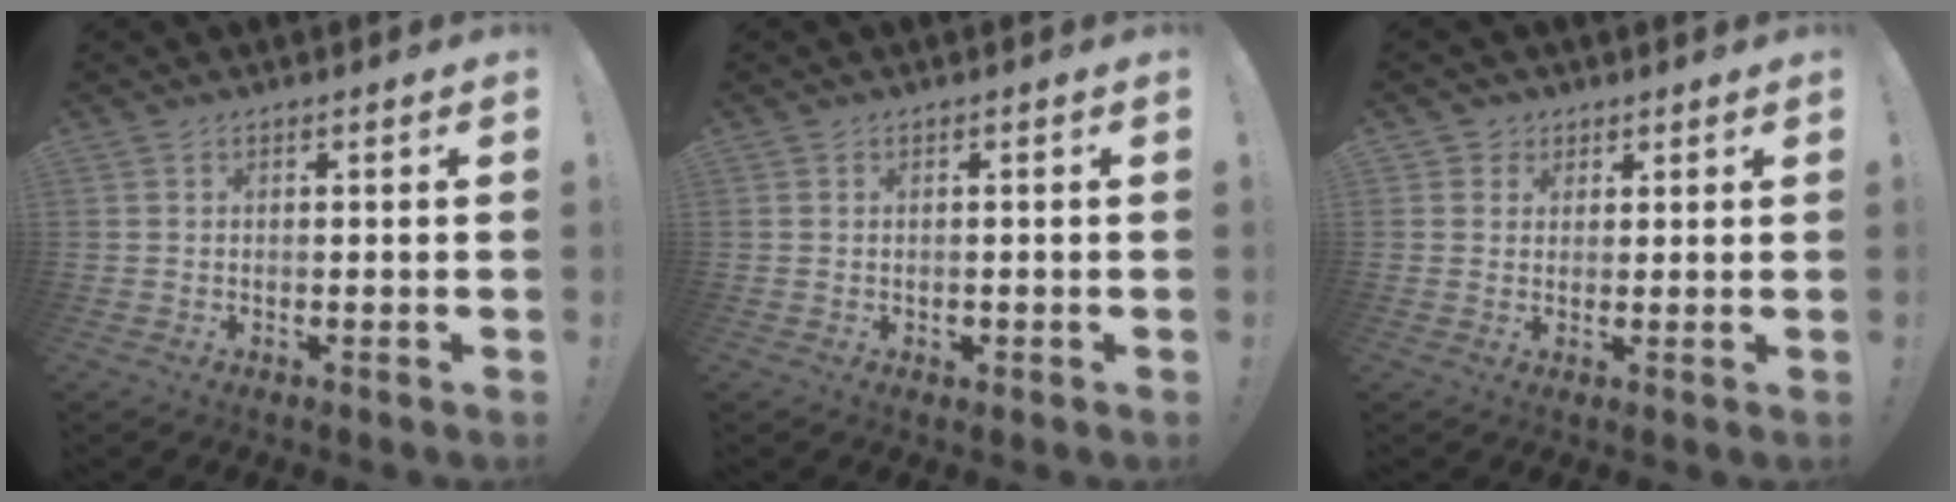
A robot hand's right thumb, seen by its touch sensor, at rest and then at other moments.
{"total": 0.9, "force": [-0.2, 0.9, 0.1], "torque": [-0.001, 0.002, -0.004]}
{"total": 3.2, "force": [1.5, 2.8, 0.4], "torque": [-0.008, -0.002, 0.028]}